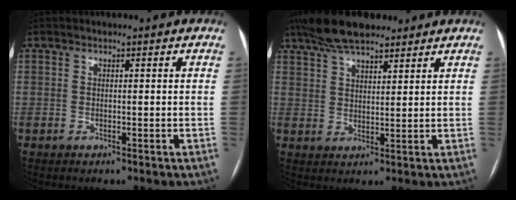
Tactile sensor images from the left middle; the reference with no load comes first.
{"total": 10.1, "force": [8.1, 3.0, 5.3], "torque": [-0.097, 0.033, 0.141]}